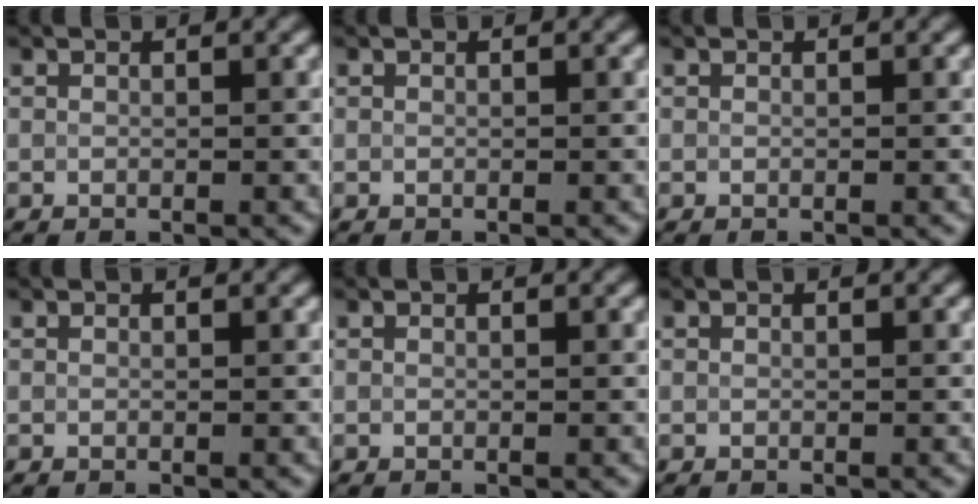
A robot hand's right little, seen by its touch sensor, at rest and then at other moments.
{"total": 0.0}
{"total": 0.0}
{"total": 0.0}
{"total": 0.0}
{"total": 0.0}